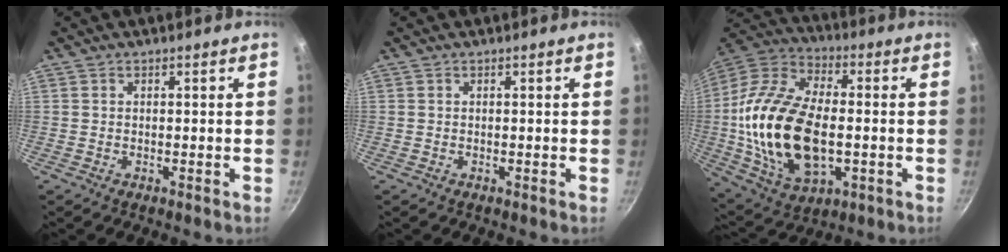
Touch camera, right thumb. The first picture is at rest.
{"total": 0.0}
{"total": 24.7, "force": [-2.0, 14.2, 20.1], "torque": [-0.392, 0.020, -0.034]}